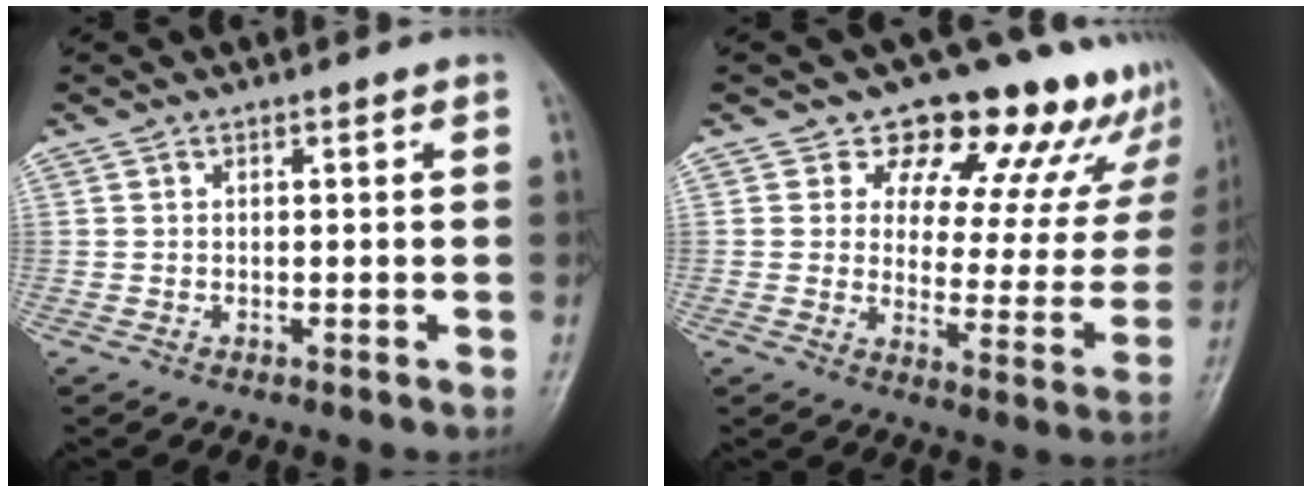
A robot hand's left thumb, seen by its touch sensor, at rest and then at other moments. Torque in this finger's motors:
{"motor_torque": [0.32, 0.14, 0.06, -0.02, 0.07]}